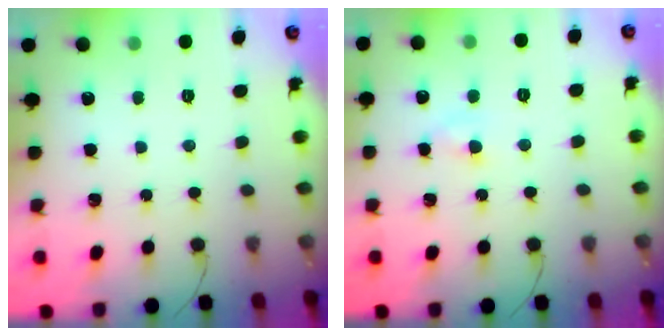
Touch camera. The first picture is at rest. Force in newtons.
{"total": 3.0, "press": 2.8, "slide": 1.0}